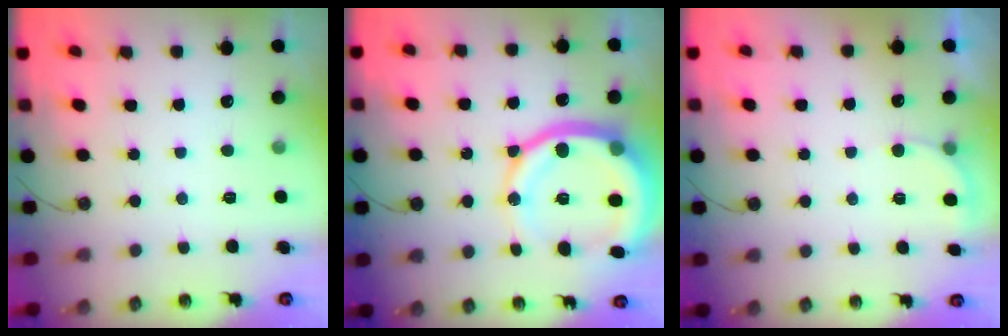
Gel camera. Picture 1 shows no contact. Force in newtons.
{"total": 19.8, "press": 19.5, "slide": 3.1}
{"total": 3.8, "press": 3.7, "slide": 0.7}